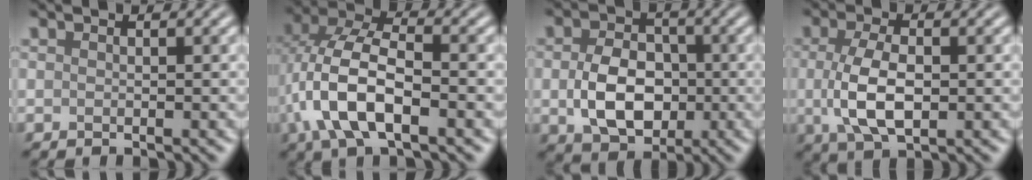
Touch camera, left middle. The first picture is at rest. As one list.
[{"total": 8.2, "force": [-1.9, 3.9, 6.9], "torque": [-0.148, 0.014, -0.045]}, {"total": 6.2, "force": [-0.6, 4.5, 4.2], "torque": [-0.086, -0.006, -0.009]}, {"total": 5.2, "force": [-0.1, 2.5, 4.6], "torque": [-0.103, -0.002, -0.003]}]